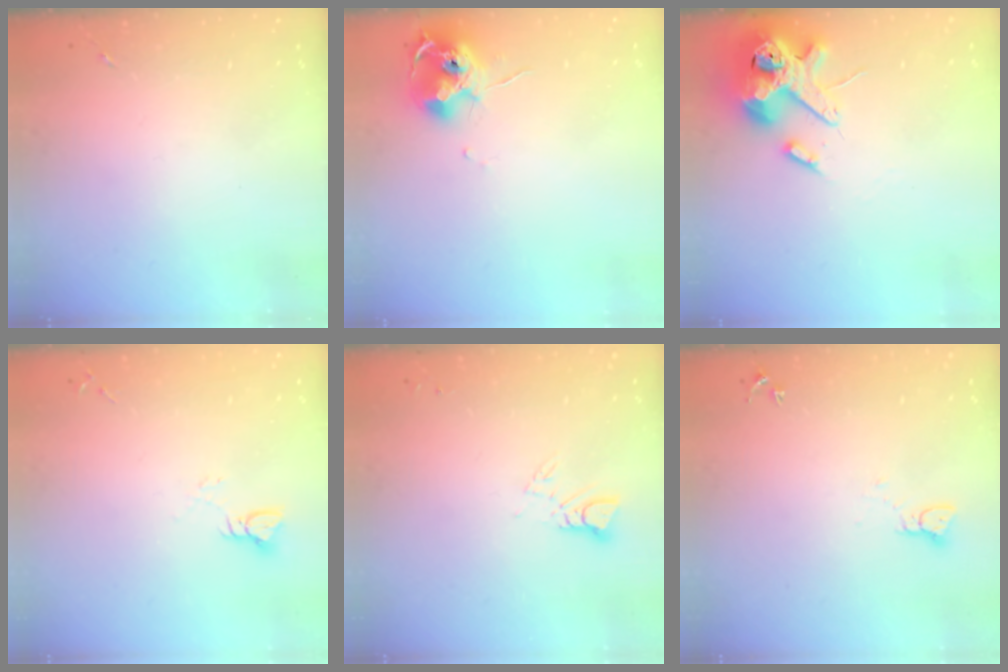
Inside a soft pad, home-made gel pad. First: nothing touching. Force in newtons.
{"total": 11.7, "press": 11.7, "slide": 0.7}
{"total": 14.2, "press": 14.0, "slide": 2.3}
{"total": 3.8, "press": 3.8, "slide": 0.5}
{"total": 3.6, "press": 3.6, "slide": 0.2}
{"total": 2.1, "press": 2.1, "slide": 0.2}